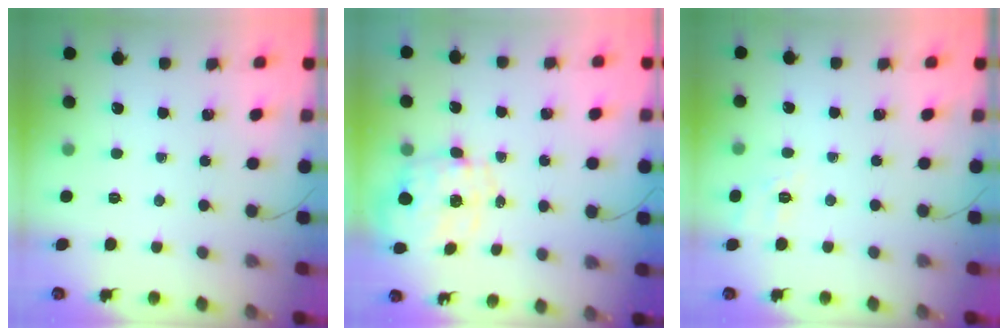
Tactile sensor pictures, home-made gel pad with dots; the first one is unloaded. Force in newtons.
{"total": 2.7, "press": 2.5, "slide": 1.0}
{"total": 2.7, "press": 2.0, "slide": 1.8}